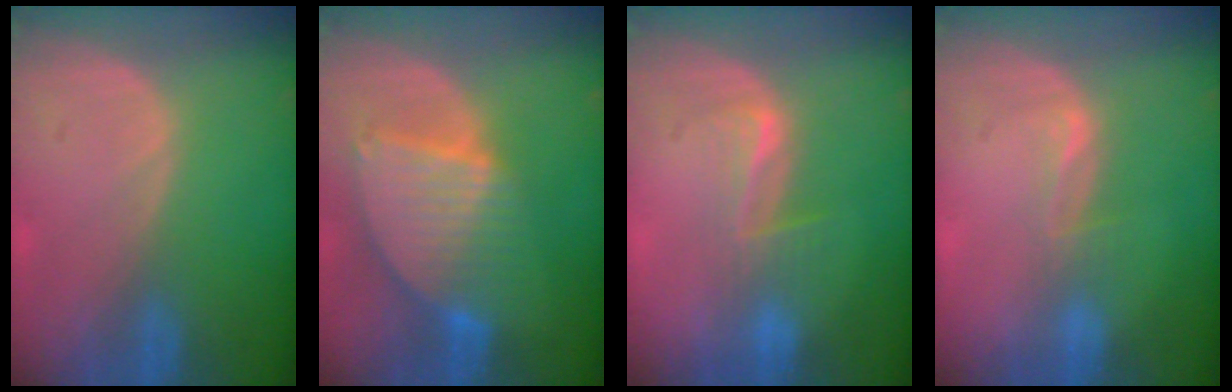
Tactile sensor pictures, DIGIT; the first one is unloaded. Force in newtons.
{"total": 8.5, "press": 7.5, "slide": 4.0}
{"total": 4.0, "press": 3.7, "slide": 1.6}
{"total": 2.2, "press": 1.7, "slide": 1.4}